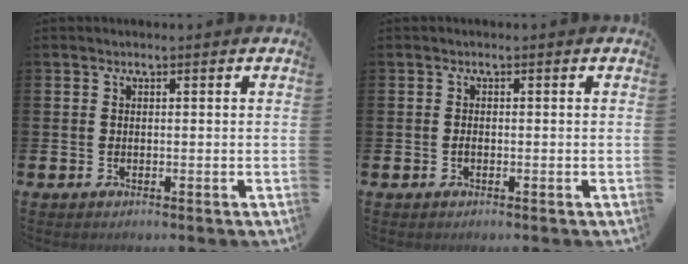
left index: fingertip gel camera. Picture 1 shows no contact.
{"total": 0.6, "force": [-0.3, 0.3, 0.4], "torque": [-0.003, -0.003, -0.007]}